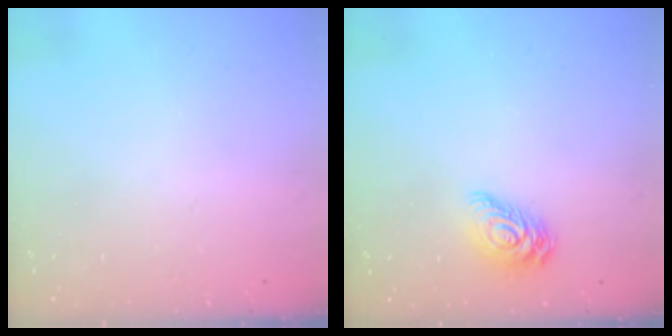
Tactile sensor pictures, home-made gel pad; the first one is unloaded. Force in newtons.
{"total": 9.9, "press": 9.9, "slide": 0.4}